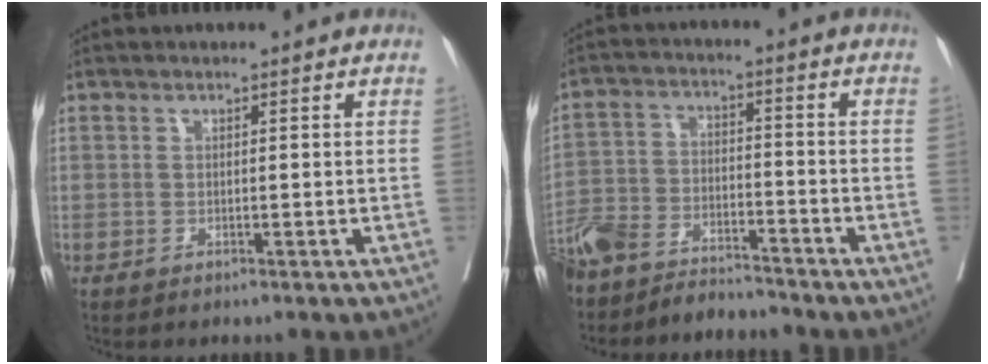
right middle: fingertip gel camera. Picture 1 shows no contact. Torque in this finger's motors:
{"motor_torque": [1.08, -1.06, 0.34, 0.21]}